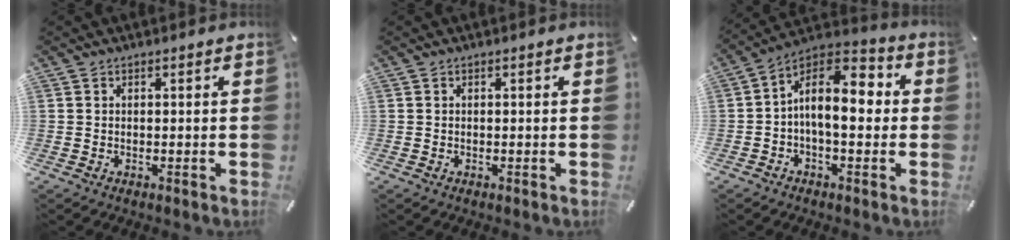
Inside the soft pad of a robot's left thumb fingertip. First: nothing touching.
{"total": 0.0}
{"total": 12.4, "force": [0.5, 6.9, 10.3], "torque": [-0.181, -0.009, 0.004]}